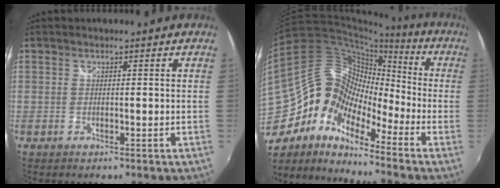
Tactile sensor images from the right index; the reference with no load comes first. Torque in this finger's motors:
{"motor_torque": [1.12, -1.02, 0.77, 0.11]}